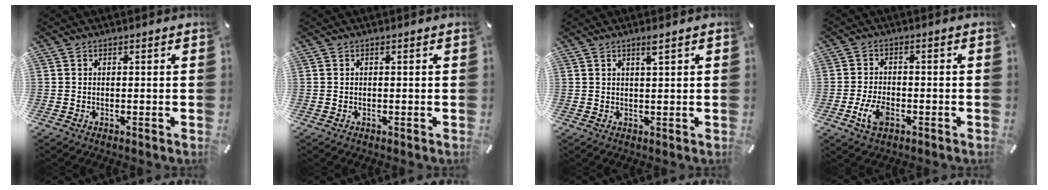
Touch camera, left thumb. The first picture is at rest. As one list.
[{"total": 0.0}, {"total": 2.5, "force": [1.4, 0.1, 2.0], "torque": [-0.042, 0.000, 0.024]}, {"total": 5.7, "force": [-2.2, 3.3, 4.0], "torque": [-0.097, 0.001, -0.044]}]